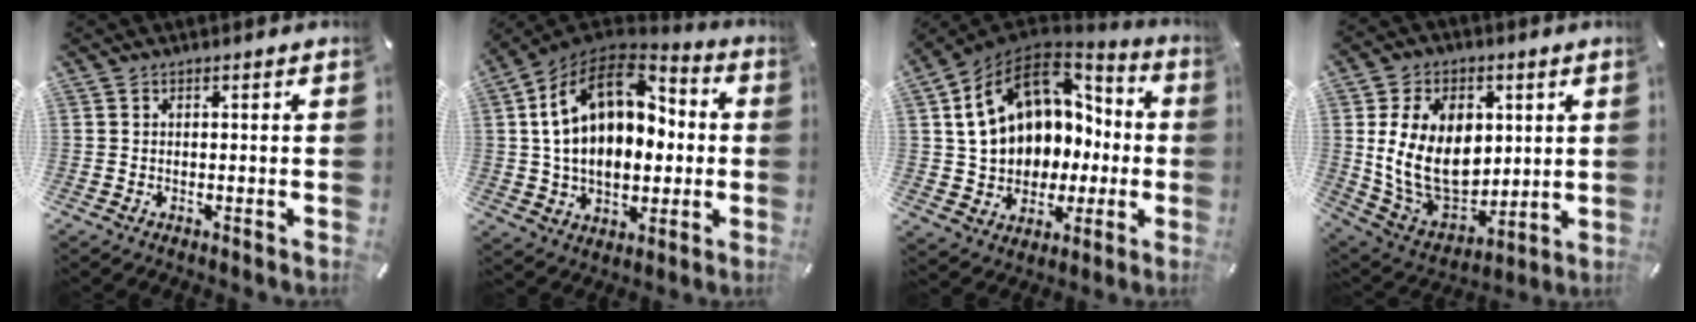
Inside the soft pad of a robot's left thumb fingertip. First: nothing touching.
{"total": 20.0, "force": [3.2, 14.0, 13.9], "torque": [-0.238, -0.009, 0.053]}
{"total": 16.1, "force": [4.3, 12.6, 9.0], "torque": [-0.187, -0.023, 0.079]}
{"total": 18.9, "force": [2.6, 13.9, 12.6], "torque": [-0.259, -0.013, 0.053]}